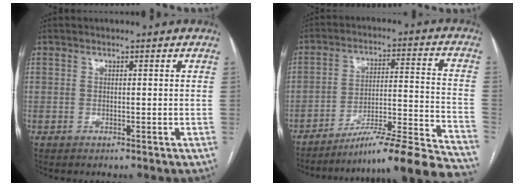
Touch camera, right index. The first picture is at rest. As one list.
[{"total": 22.5, "force": [-20.7, -1.6, 8.8], "torque": [-0.078, 0.007, -0.298]}]